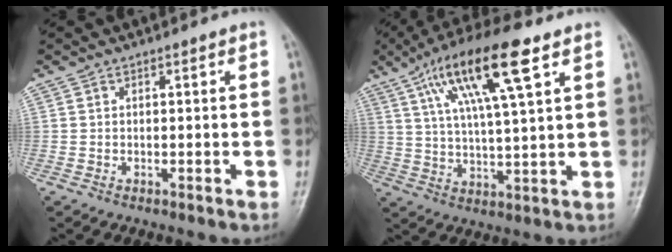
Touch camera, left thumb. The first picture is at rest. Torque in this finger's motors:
{"motor_torque": [0.74, 0.72, 1.69, -1.08, 0.50]}